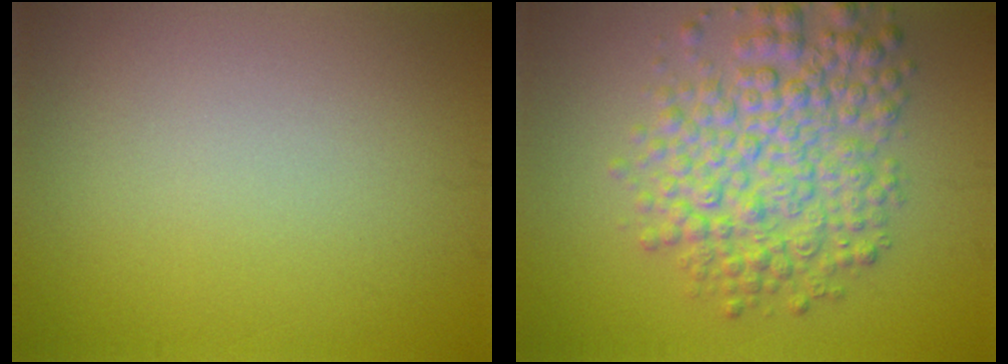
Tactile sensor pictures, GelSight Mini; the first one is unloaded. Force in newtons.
{"total": 6.9, "press": 6.9, "slide": 0.1}